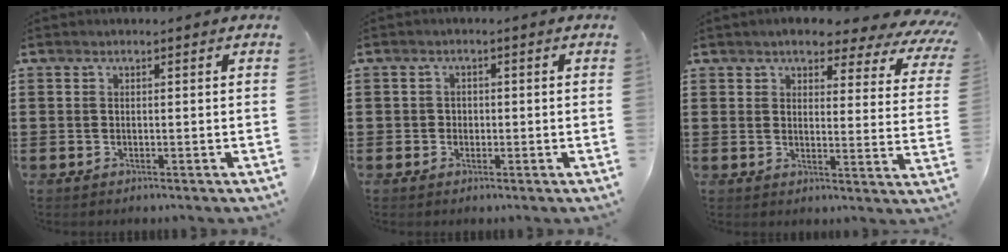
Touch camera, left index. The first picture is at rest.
{"total": 1.4, "force": [-0.3, 1.3, 0.3], "torque": [-0.010, 0.004, -0.009]}
{"total": 4.4, "force": [3.9, 1.0, 2.0], "torque": [-0.051, -0.024, 0.061]}